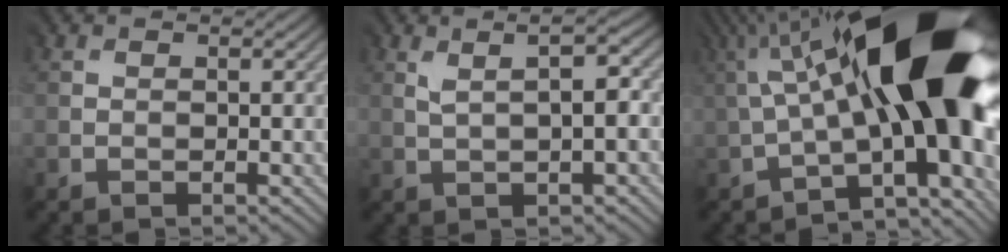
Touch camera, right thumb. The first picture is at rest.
{"total": 3.6, "force": [0.9, 0.6, 3.4], "torque": [-0.046, 0.012, 0.011]}
{"total": 19.9, "force": [1.6, 6.6, 18.7], "torque": [-0.286, 0.025, 0.026]}